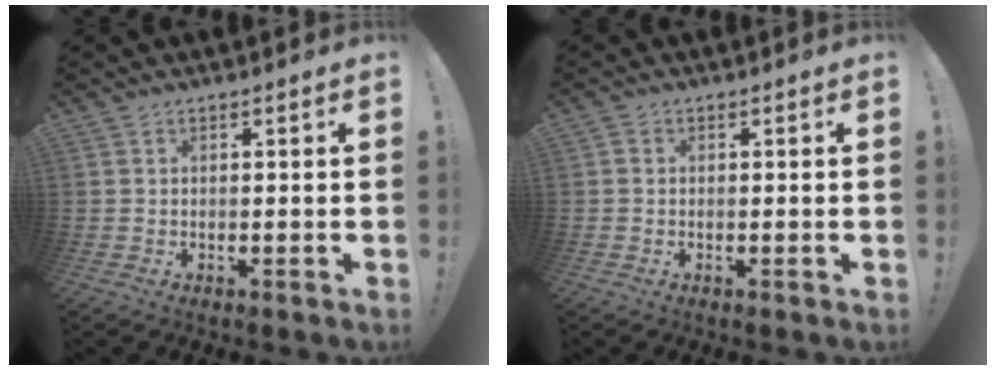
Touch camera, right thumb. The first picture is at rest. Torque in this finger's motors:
{"motor_torque": [-0.05, 0.28, 0.22, -0.14, 0.09]}